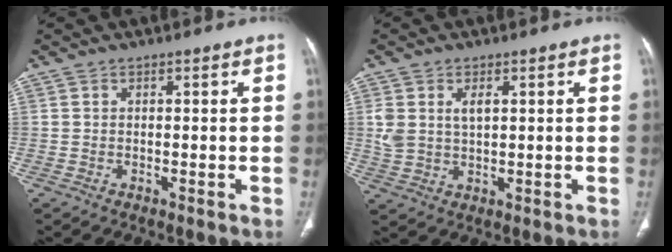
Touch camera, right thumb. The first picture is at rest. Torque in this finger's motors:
{"motor_torque": [0.08, 0.03, 0.36, 0.62, 0.09]}